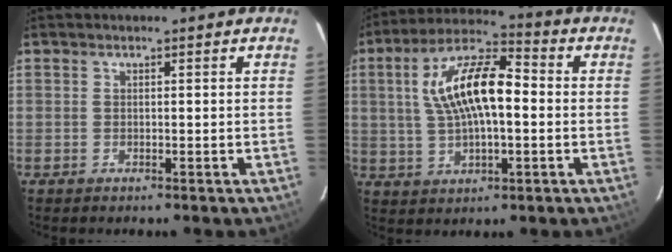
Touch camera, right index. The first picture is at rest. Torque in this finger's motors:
{"motor_torque": [1.58, 0.47, 0.70, 0.21]}